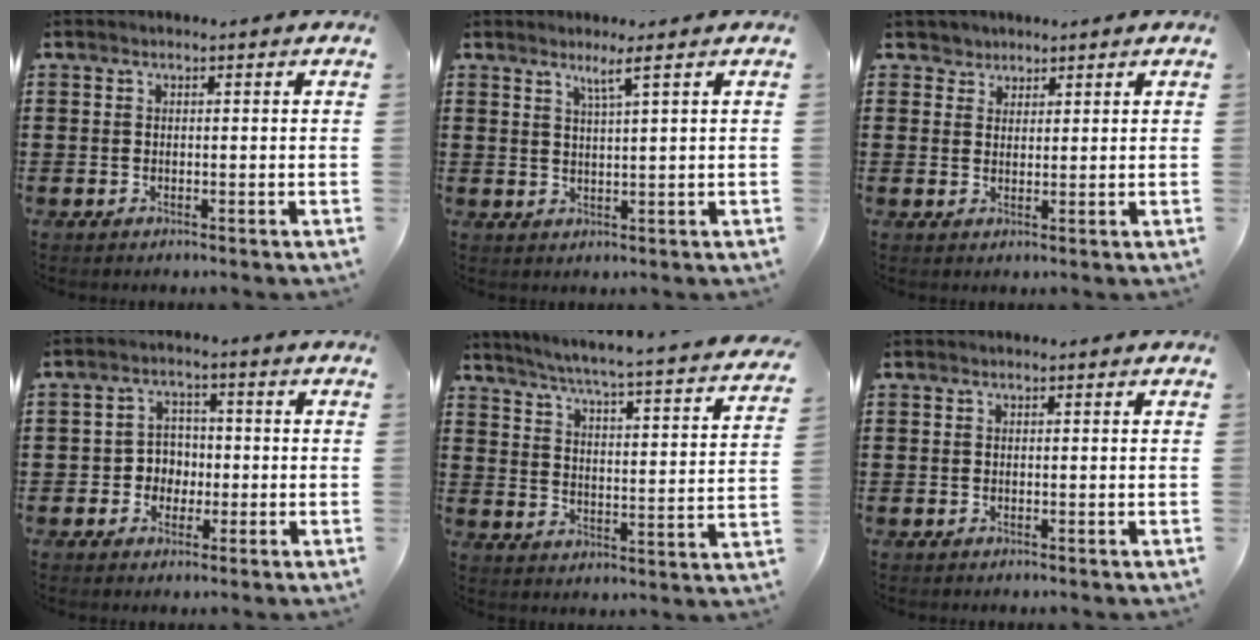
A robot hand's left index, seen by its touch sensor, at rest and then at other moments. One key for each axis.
{"total": 2.5, "fx": 1.7, "fy": -0.4, "fz": 1.8, "tx": -0.038, "ty": -0.004, "tz": 0.028}
{"total": 2.4, "fx": 1.8, "fy": 1.6, "fz": -0.2, "tx": -0.008, "ty": 0.009, "tz": 0.034}
{"total": 3.9, "fx": -1.0, "fy": 3.6, "fz": 1.1, "tx": -0.035, "ty": 0.010, "tz": -0.024}
{"total": 4.6, "fx": 4.1, "fy": -1.0, "fz": 1.9, "tx": -0.059, "ty": -0.044, "tz": 0.058}
{"total": 0.0}